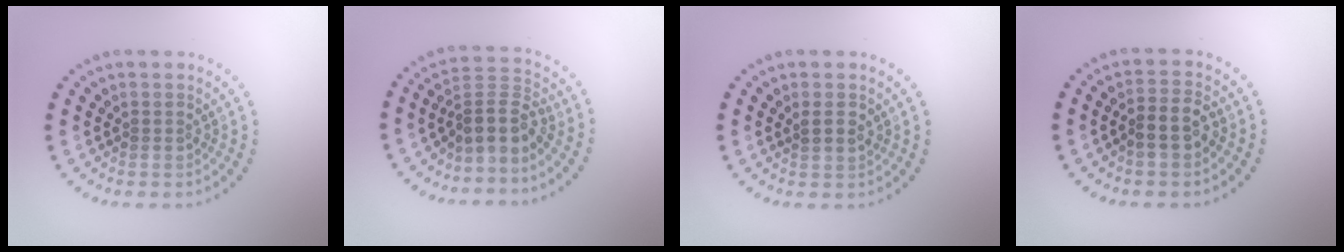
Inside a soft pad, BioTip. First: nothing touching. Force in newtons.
{"total": 3.4, "press": 2.4, "slide": 2.4}
{"total": 1.0, "press": 0.9, "slide": 0.4}
{"total": 2.7, "press": 2.5, "slide": 1.0}